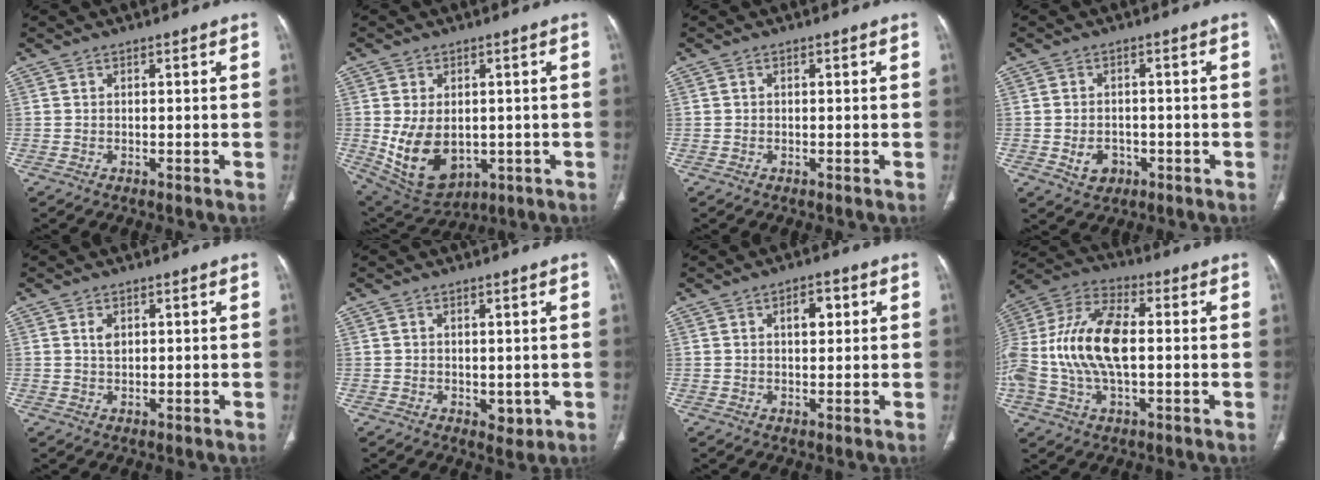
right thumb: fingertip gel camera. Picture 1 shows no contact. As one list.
[{"total": 12.6, "force": [-1.4, 8.6, 9.2], "torque": [-0.143, -0.007, 0.007]}, {"total": 0.0}, {"total": 4.6, "force": [-1.5, 3.6, 2.5], "torque": [-0.031, 0.009, -0.015]}, {"total": 2.1, "force": [0.7, 1.4, 1.4], "torque": [-0.022, -0.002, 0.014]}, {"total": 2.9, "force": [-0.1, 1.9, 2.1], "torque": [-0.023, -0.007, 0.008]}, {"total": 4.2, "force": [1.3, 2.3, 3.2], "torque": [-0.032, 0.000, 0.017]}, {"total": 19.5, "force": [-0.3, 10.2, 16.6], "torque": [-0.366, 0.020, -0.008]}]